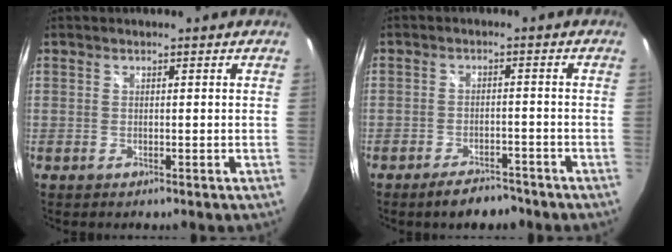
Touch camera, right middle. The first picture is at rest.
{"total": 5.5, "force": [-4.5, 2.1, 2.4], "torque": [-0.053, 0.006, -0.065]}